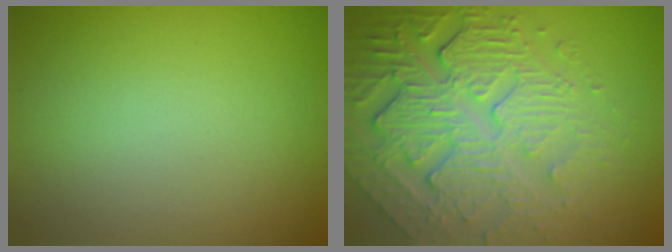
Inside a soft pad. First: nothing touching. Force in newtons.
{"total": 7.6, "press": 5.4, "slide": 5.3}